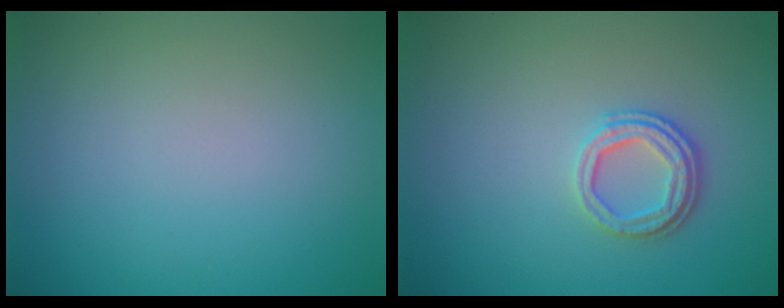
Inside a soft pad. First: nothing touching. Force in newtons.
{"total": 2.5, "press": 2.1, "slide": 1.4}